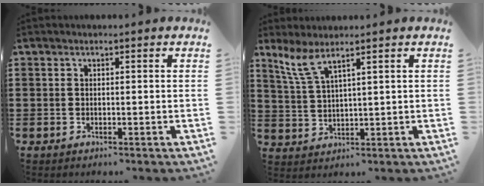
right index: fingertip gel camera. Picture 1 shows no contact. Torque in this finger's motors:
{"motor_torque": [0.99, 1.14, 0.19, 0.10]}